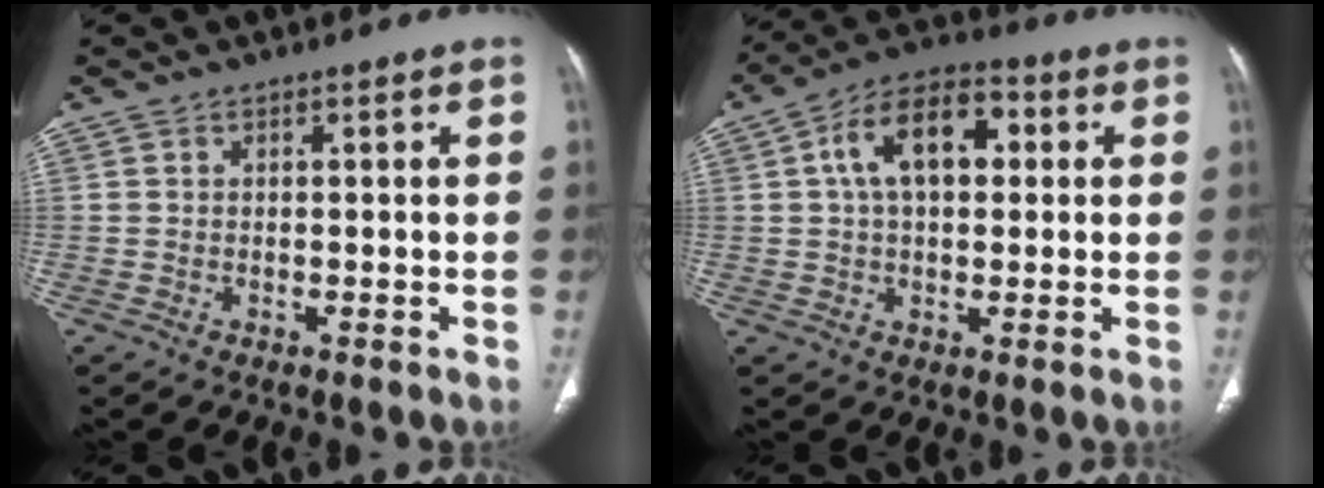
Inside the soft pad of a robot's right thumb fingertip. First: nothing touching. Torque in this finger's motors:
{"motor_torque": [0.99, 2.46, 1.26, -0.26, 0.07]}